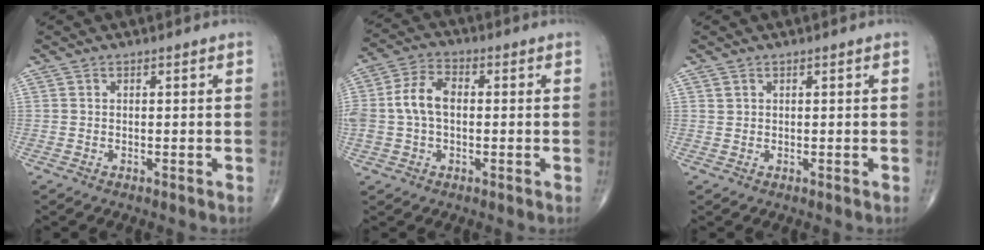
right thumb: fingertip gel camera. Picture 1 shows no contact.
{"total": 8.4, "force": [0.1, 5.3, 6.5], "torque": [-0.136, 0.024, -0.002]}
{"total": 0.7, "force": [0.4, 0.5, 0.1], "torque": [0.002, -0.001, 0.007]}